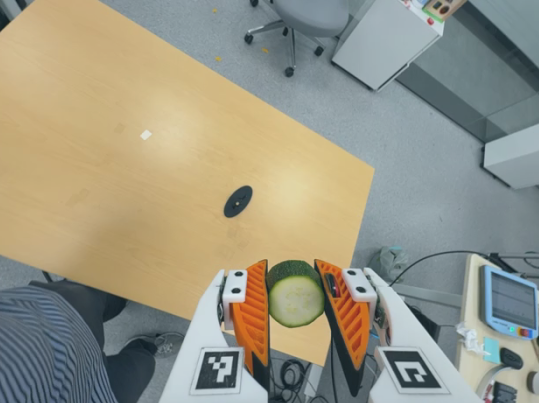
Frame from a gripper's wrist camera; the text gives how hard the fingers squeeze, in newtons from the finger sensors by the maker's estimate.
{"total": 11.1, "left": 10.2, "right": 12.0}